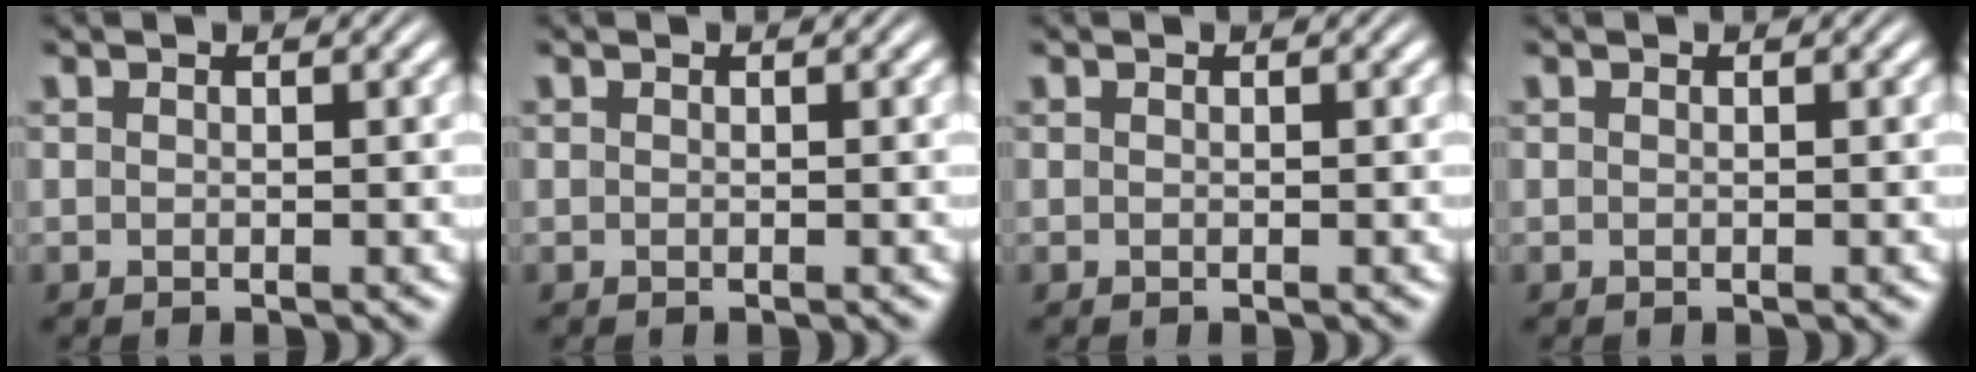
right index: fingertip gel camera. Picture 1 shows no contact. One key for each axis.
{"total": 0.0}
{"total": 0.0}
{"total": 0.0}